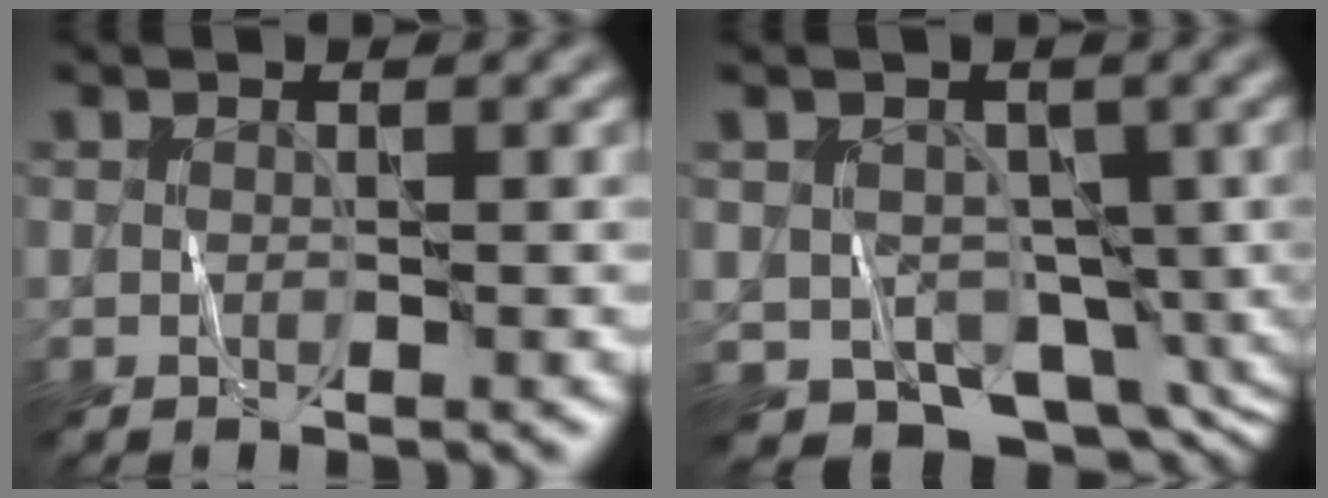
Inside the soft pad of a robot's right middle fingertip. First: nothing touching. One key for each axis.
{"total": 7.2, "fx": -2.6, "fy": 5.4, "fz": 3.9, "tx": -0.044, "ty": -0.023, "tz": -0.041}